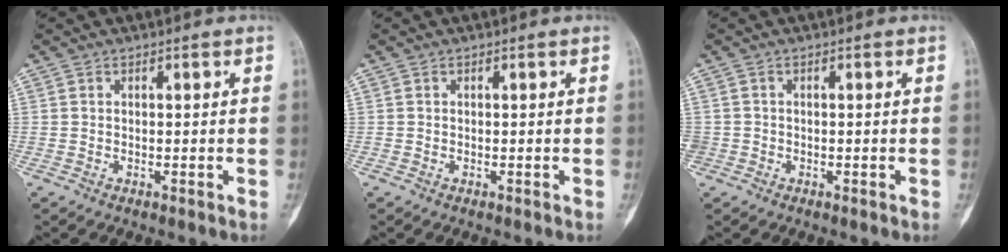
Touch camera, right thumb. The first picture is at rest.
{"total": 0.0}
{"total": 1.5, "force": [-0.7, 1.3, 0.3], "torque": [-0.003, 0.005, -0.017]}